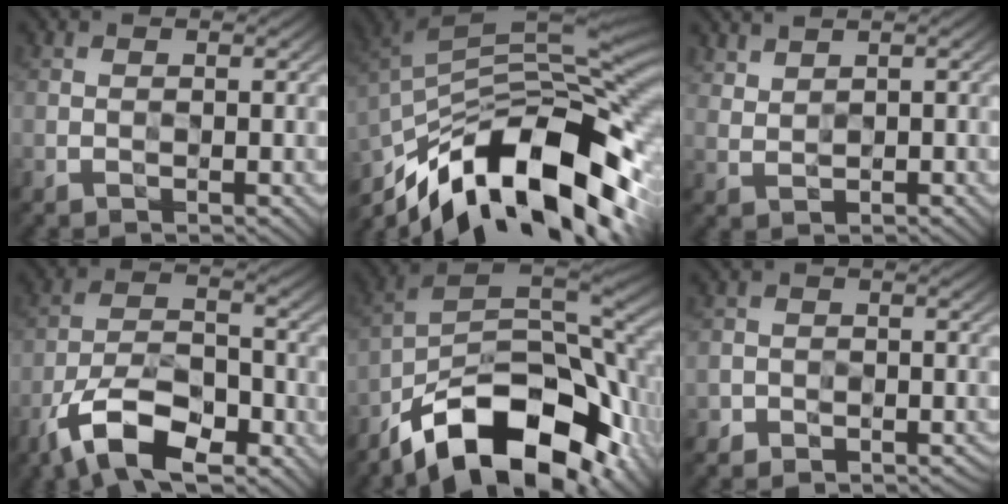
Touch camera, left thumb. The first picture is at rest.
{"total": 17.4, "force": [-9.5, 7.1, 12.8], "torque": [-0.235, 0.002, -0.178]}
{"total": 2.2, "force": [1.9, 0.6, 0.9], "torque": [-0.024, 0.001, 0.045]}
{"total": 11.7, "force": [-7.5, 4.8, 7.6], "torque": [-0.146, -0.002, -0.159]}
{"total": 18.2, "force": [-10.1, 8.1, 12.9], "torque": [-0.215, -0.022, -0.176]}
{"total": 3.8, "force": [-3.1, 2.1, 0.6], "torque": [0.002, 0.002, -0.057]}